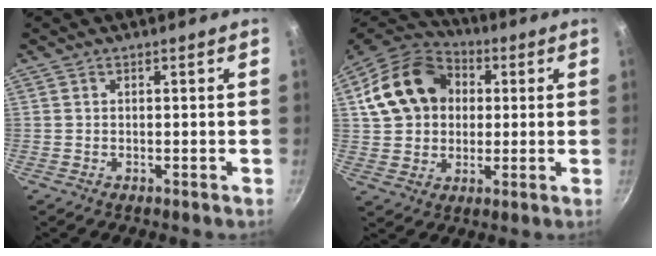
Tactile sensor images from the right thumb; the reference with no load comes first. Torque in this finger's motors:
{"motor_torque": [0.20, 0.24, 0.27, 0.08, 0.15]}